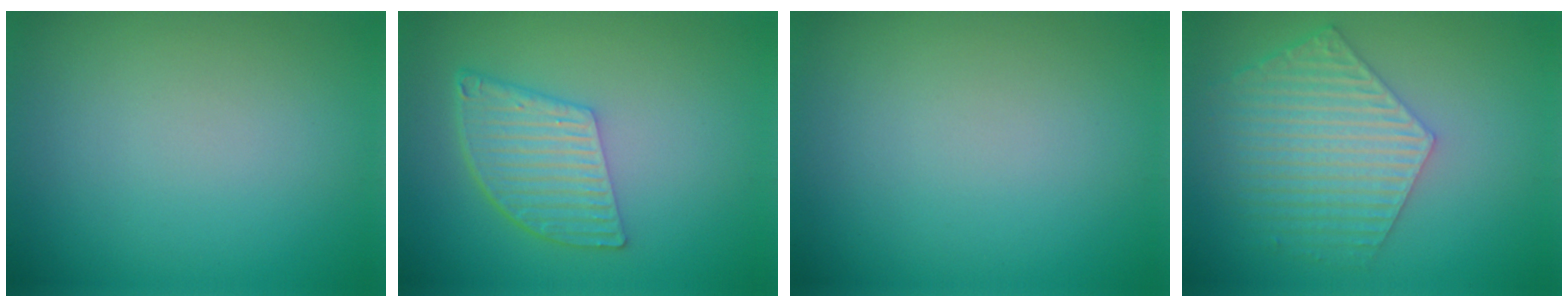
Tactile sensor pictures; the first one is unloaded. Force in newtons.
{"total": 5.1, "press": 3.7, "slide": 3.6}
{"total": 0.0}
{"total": 5.9, "press": 4.5, "slide": 3.8}